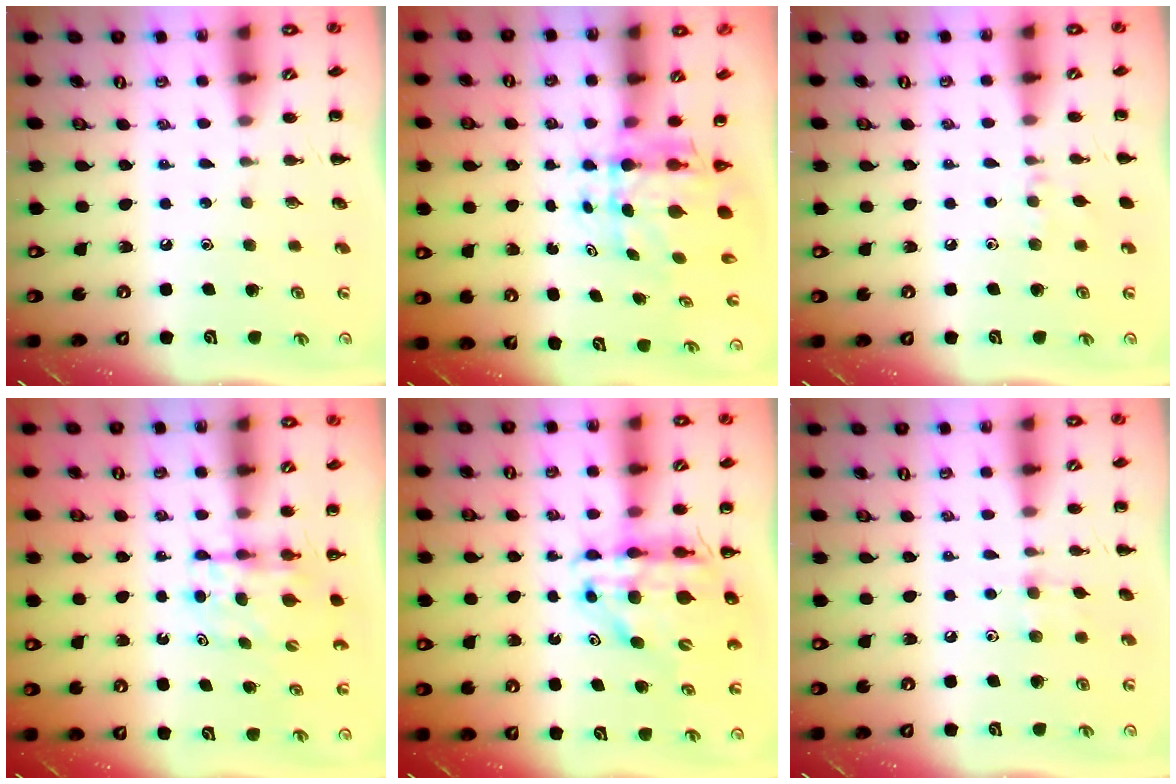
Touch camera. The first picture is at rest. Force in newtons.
{"total": 6.4, "press": 6.1, "slide": 2.0}
{"total": 5.0, "press": 4.7, "slide": 1.6}
{"total": 5.4, "press": 5.4, "slide": 0.0}
{"total": 12.4, "press": 12.0, "slide": 3.4}
{"total": 3.5, "press": 3.4, "slide": 1.1}